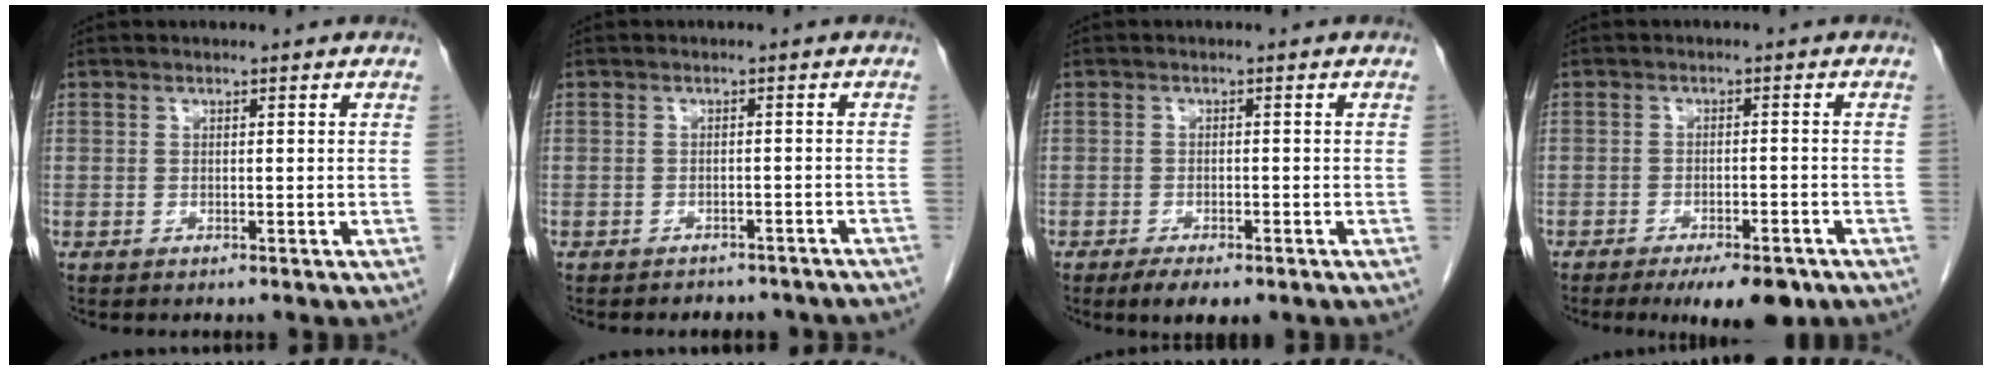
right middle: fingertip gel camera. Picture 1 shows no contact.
{"total": 9.4, "force": [-8.9, -0.4, 3.2], "torque": [-0.020, -0.011, -0.099]}
{"total": 4.1, "force": [-2.8, 1.3, 2.7], "torque": [-0.045, -0.007, -0.038]}
{"total": 7.4, "force": [-5.3, 2.3, 4.7], "torque": [-0.059, -0.007, -0.075]}